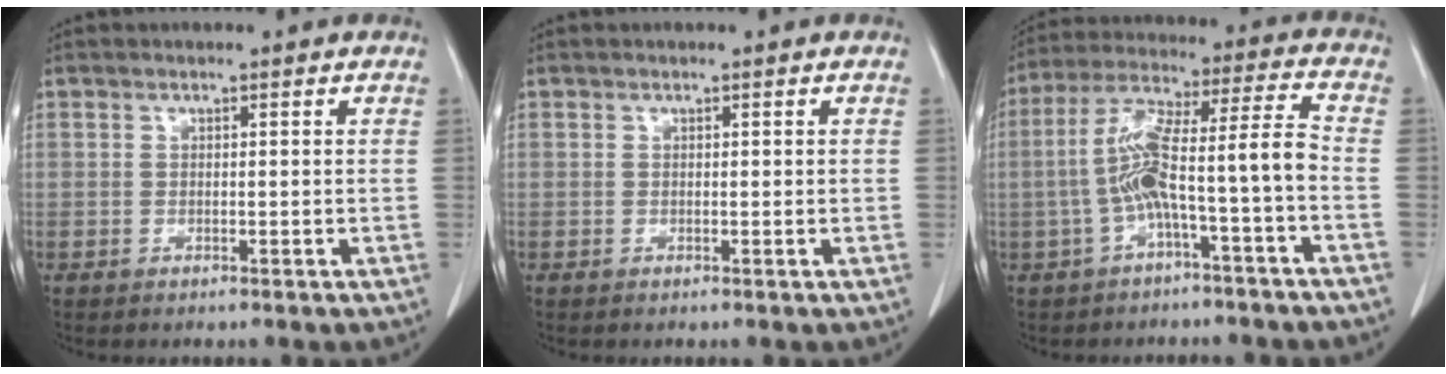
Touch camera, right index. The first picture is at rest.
{"total": 0.0}
{"total": 10.6, "force": [-3.0, 0.1, 10.2], "torque": [-0.196, 0.036, -0.052]}